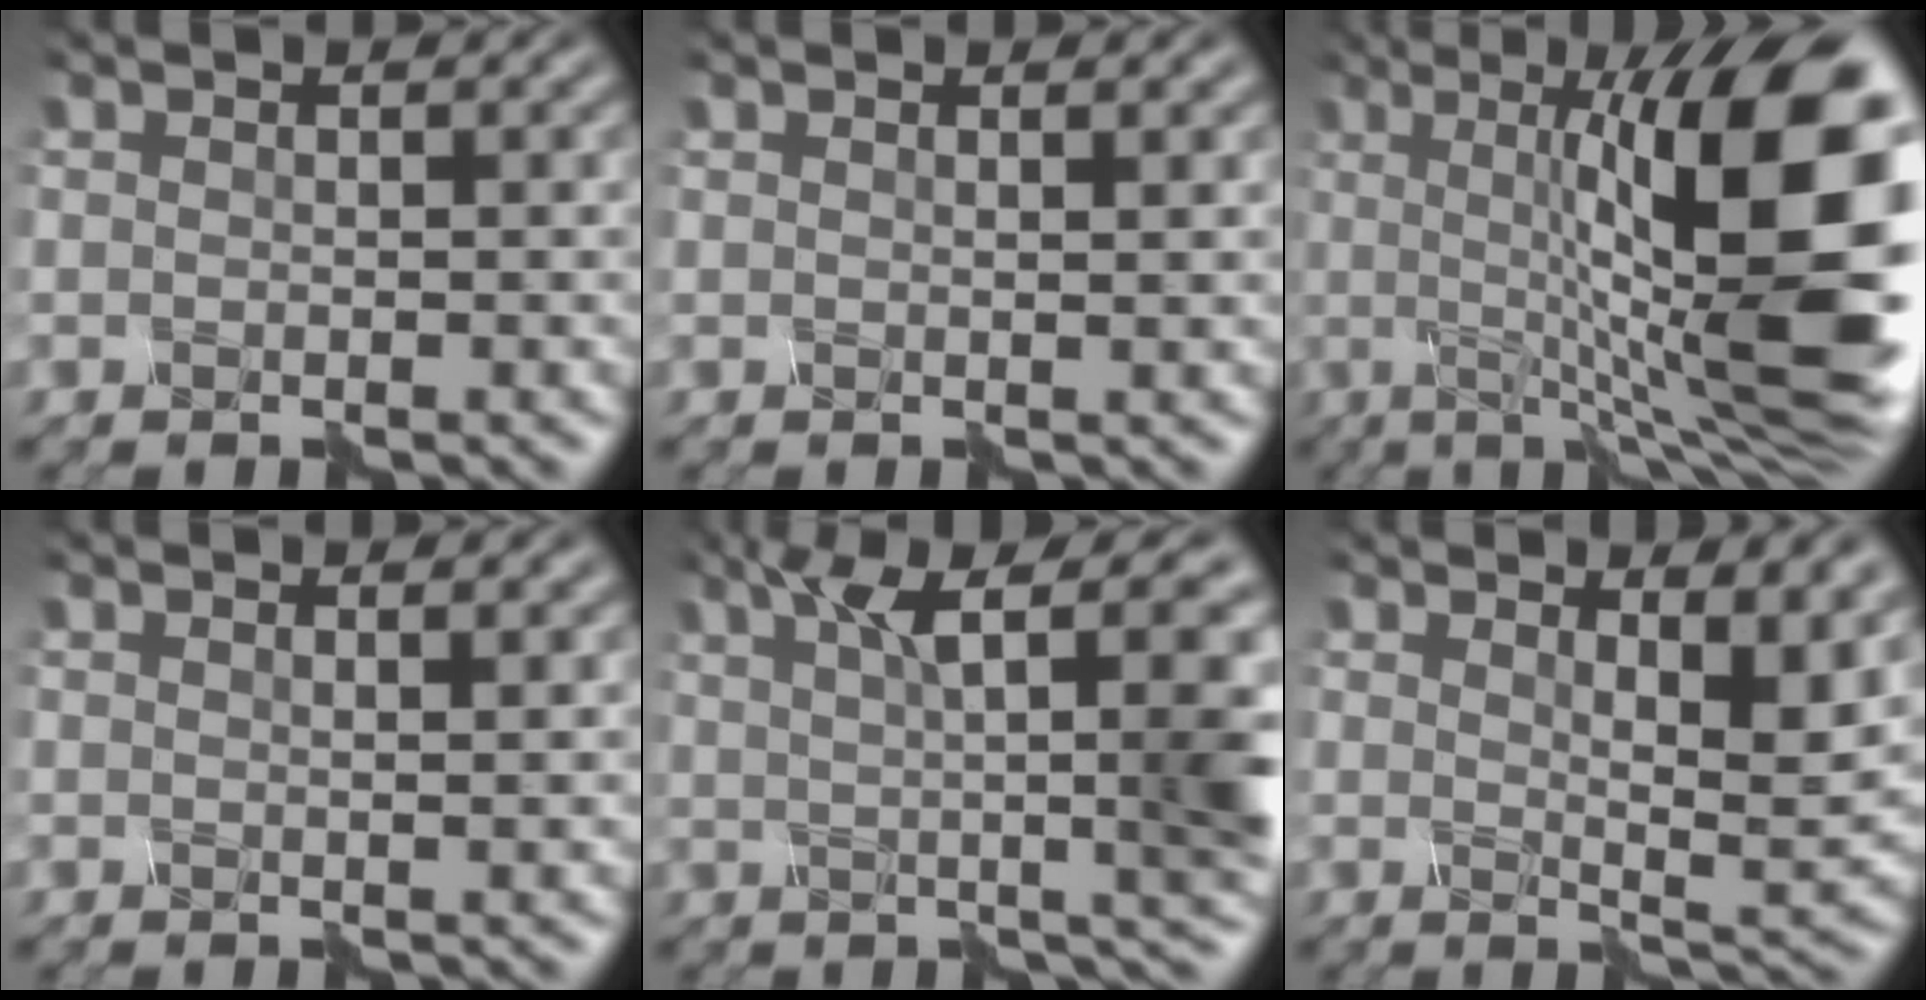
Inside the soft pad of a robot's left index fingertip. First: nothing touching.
{"total": 1.2, "force": [0.8, 0.4, 0.8], "torque": [-0.001, 0.004, -0.001]}
{"total": 17.2, "force": [1.3, 4.3, 16.6], "torque": [-0.201, 0.009, 0.019]}
{"total": 1.5, "force": [0.9, 0.5, 1.1], "torque": [-0.006, 0.007, -0.002]}
{"total": 12.6, "force": [4.7, 3.3, 11.3], "torque": [-0.131, 0.027, 0.076]}
{"total": 7.4, "force": [3.3, 2.1, 6.3], "torque": [-0.067, -0.003, 0.051]}